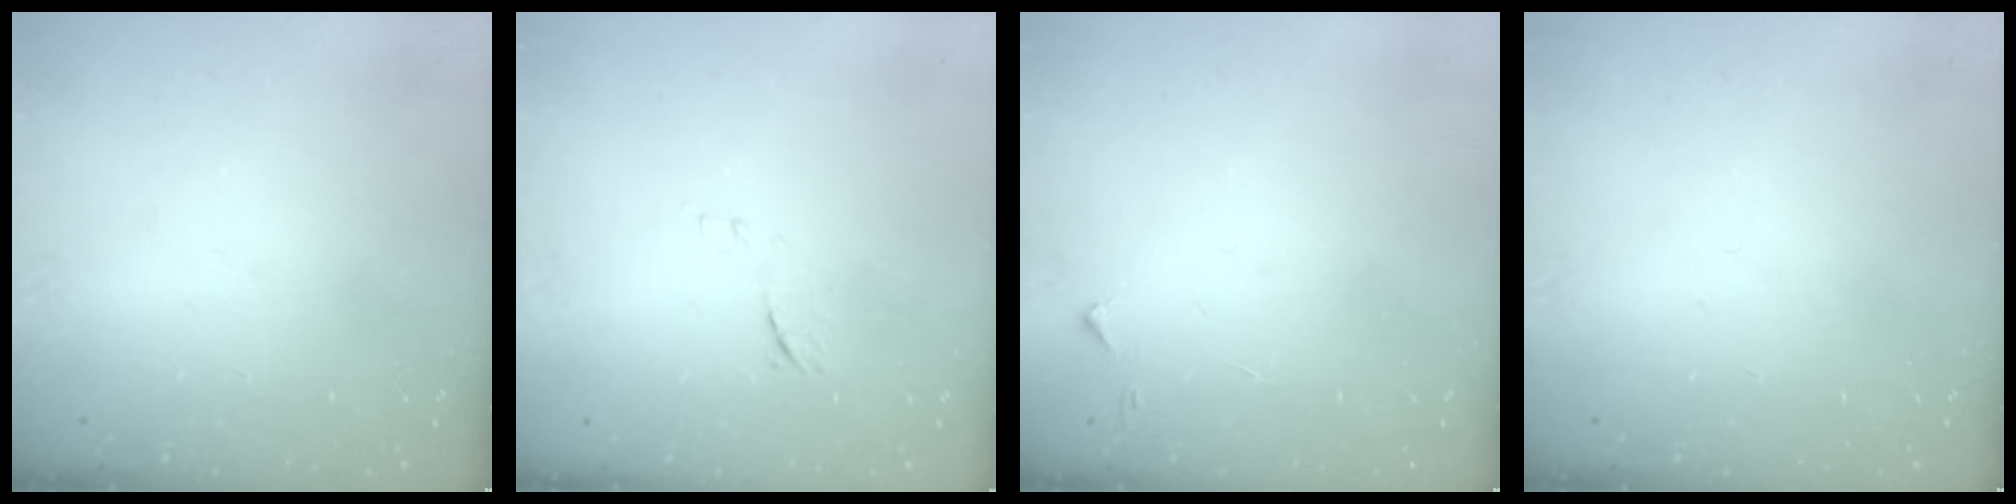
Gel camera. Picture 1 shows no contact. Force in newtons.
{"total": 7.1, "press": 7.1, "slide": 0.7}
{"total": 2.8, "press": 2.8, "slide": 0.4}
{"total": 0.0}